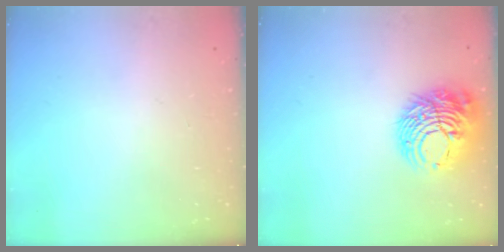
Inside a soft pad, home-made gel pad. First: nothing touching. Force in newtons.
{"total": 11.4, "press": 11.3, "slide": 1.1}